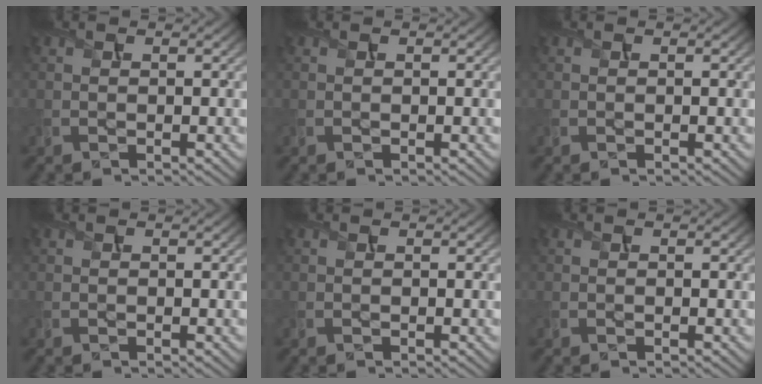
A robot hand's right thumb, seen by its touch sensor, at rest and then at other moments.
{"total": 0.0}
{"total": 0.0}
{"total": 0.0}
{"total": 0.0}
{"total": 0.0}